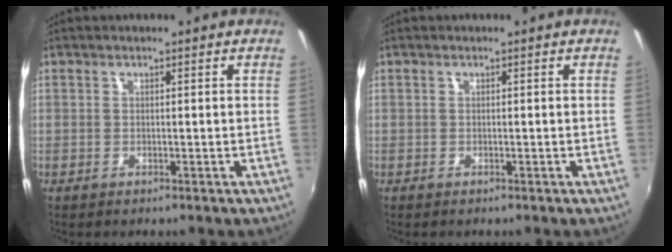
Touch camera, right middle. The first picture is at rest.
{"total": 0.0}